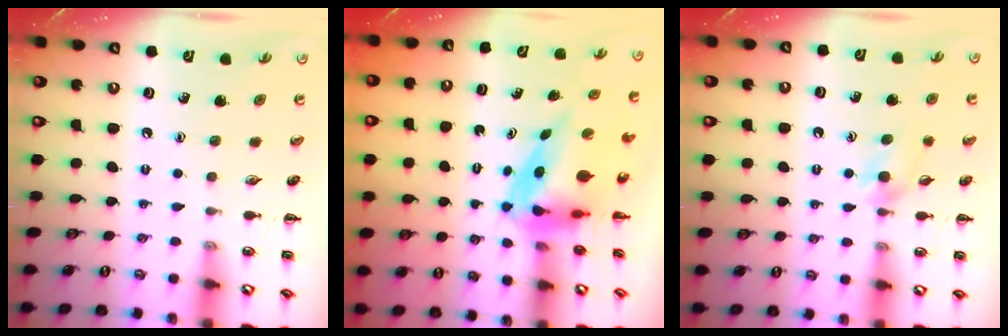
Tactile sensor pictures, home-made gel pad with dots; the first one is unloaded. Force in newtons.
{"total": 5.4, "press": 5.2, "slide": 1.5}
{"total": 5.5, "press": 5.0, "slide": 2.2}